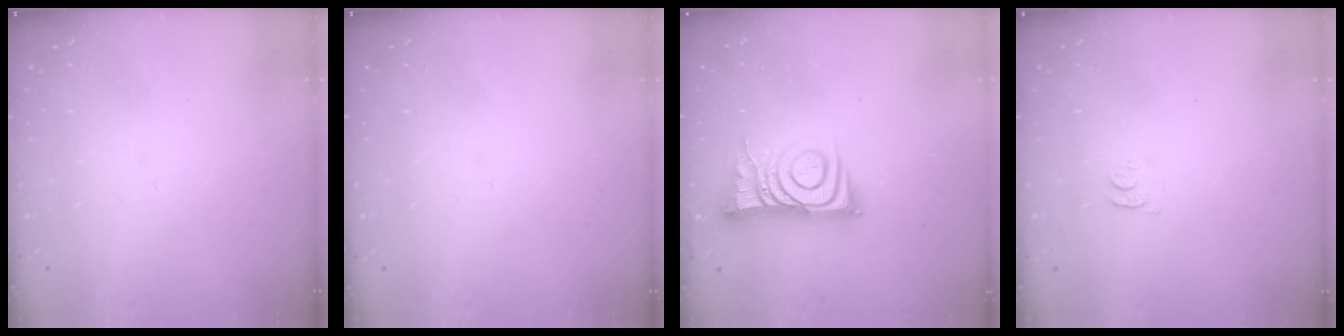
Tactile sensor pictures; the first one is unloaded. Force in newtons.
{"total": 0.0}
{"total": 9.4, "press": 9.4, "slide": 0.6}
{"total": 3.1, "press": 3.1, "slide": 0.5}